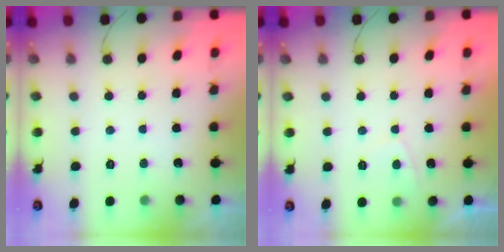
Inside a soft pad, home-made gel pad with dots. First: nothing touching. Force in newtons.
{"total": 1.1, "press": 0.9, "slide": 0.6}